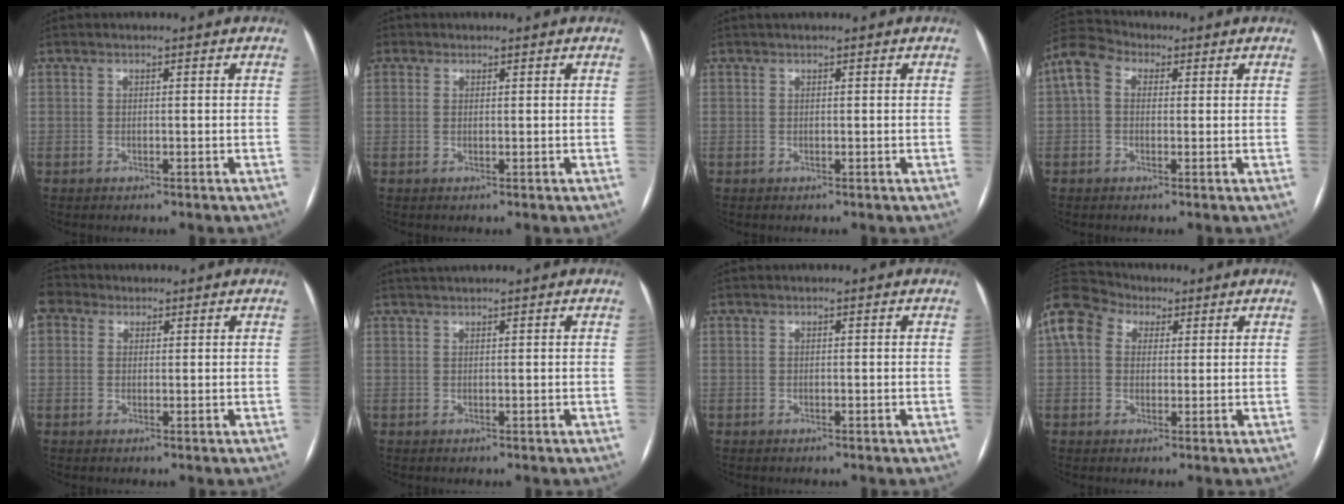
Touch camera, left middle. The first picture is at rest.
{"total": 1.2, "force": [0.5, 1.1, 0.3], "torque": [-0.003, 0.004, 0.008]}
{"total": 1.1, "force": [1.0, 0.1, 0.6], "torque": [-0.008, 0.021, 0.017]}
{"total": 5.9, "force": [1.3, 4.3, 3.9], "torque": [-0.096, 0.039, 0.019]}
{"total": 3.8, "force": [2.0, 3.0, 1.3], "torque": [-0.032, 0.027, 0.039]}
{"total": 2.0, "force": [1.8, -0.2, 0.8], "torque": [-0.009, 0.023, 0.036]}
{"total": 0.0}
{"total": 12.2, "force": [5.0, 9.3, 6.1], "torque": [-0.157, 0.065, 0.089]}